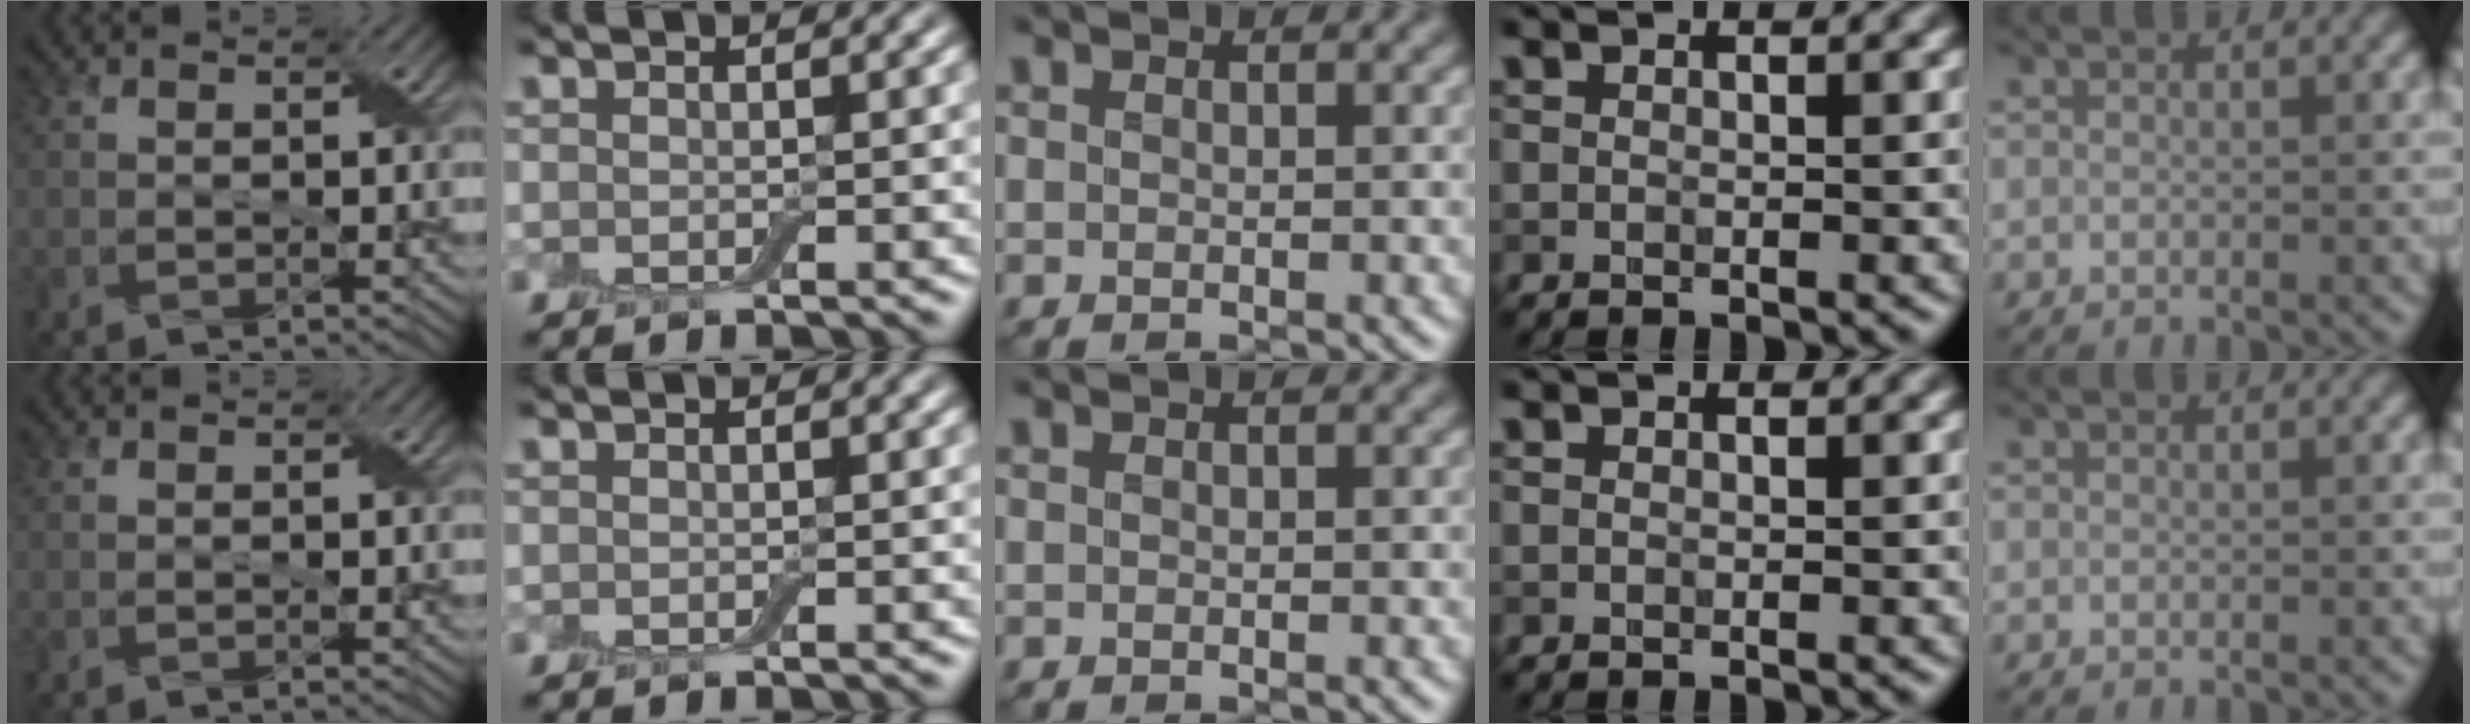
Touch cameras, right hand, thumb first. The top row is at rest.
{}